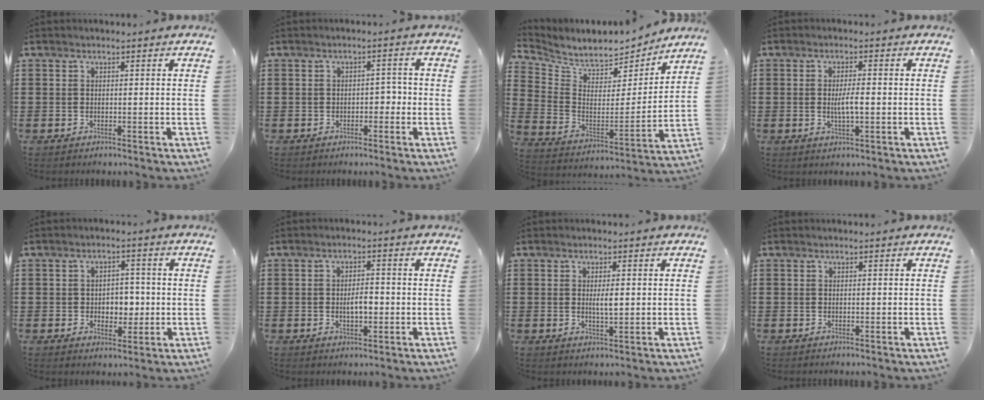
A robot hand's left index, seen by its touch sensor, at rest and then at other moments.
{"total": 2.0, "force": [-0.8, 1.2, 1.4], "torque": [-0.032, 0.004, -0.021]}
{"total": 6.2, "force": [5.9, 1.7, 0.7], "torque": [-0.046, -0.056, 0.098]}
{"total": 3.3, "force": [-0.3, 0.8, 3.2], "torque": [-0.065, -0.004, -0.009]}
{"total": 3.9, "force": [-0.5, 3.0, 2.5], "torque": [-0.042, 0.002, -0.018]}
{"total": 3.2, "force": [-0.5, 1.4, 2.9], "torque": [-0.047, 0.000, -0.012]}
{"total": 2.6, "force": [0.2, 0.7, 2.5], "torque": [-0.049, 0.000, 0.002]}
{"total": 0.0}